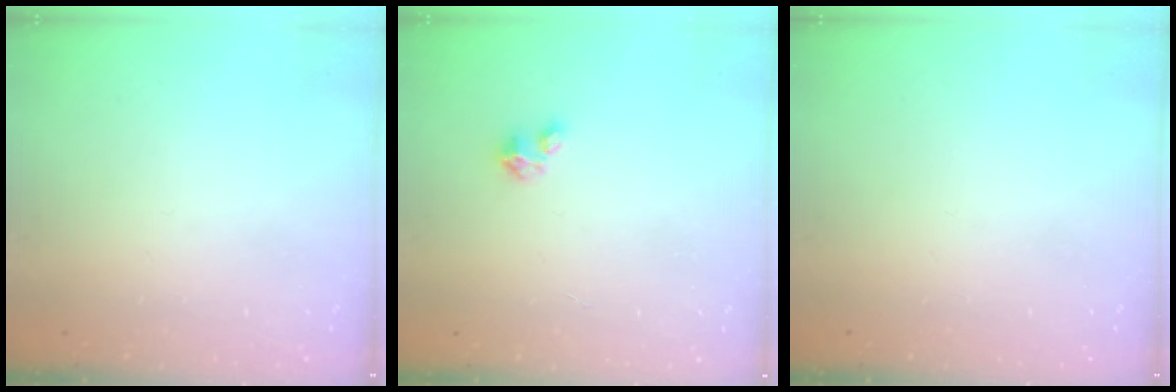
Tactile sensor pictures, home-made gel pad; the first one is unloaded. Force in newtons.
{"total": 1.6, "press": 1.6, "slide": 0.2}
{"total": 0.0}